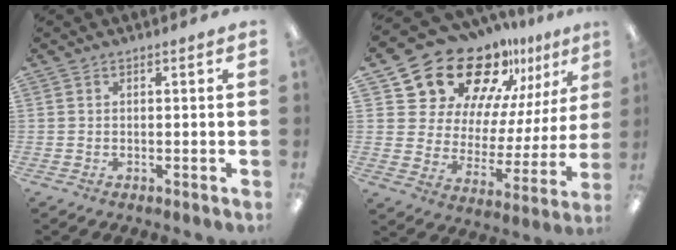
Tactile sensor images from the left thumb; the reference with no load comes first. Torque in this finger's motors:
{"motor_torque": [2.12, 2.16, 1.38, -1.39, 0.02]}